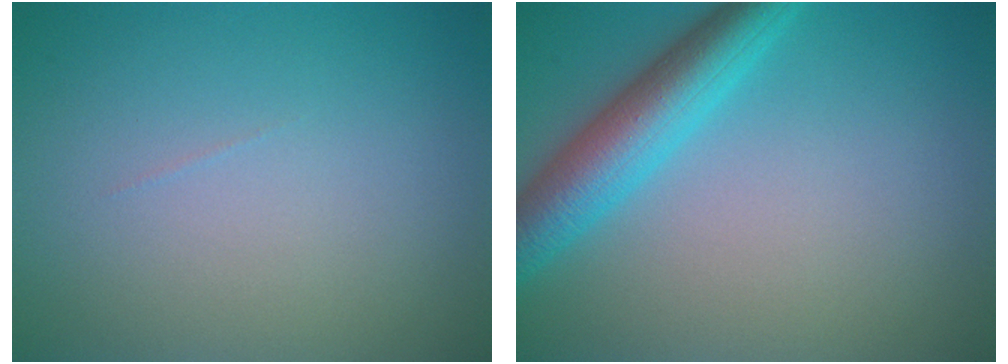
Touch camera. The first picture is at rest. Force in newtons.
{"total": 5.6, "press": 5.6, "slide": 0.2}